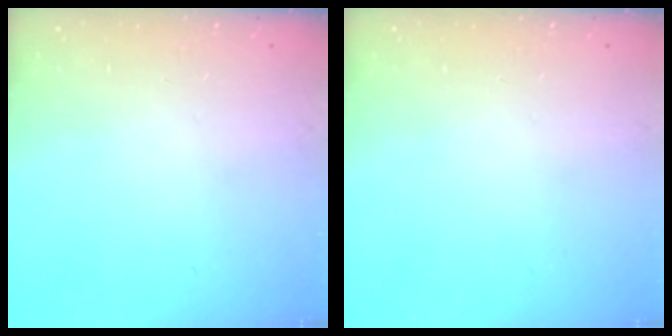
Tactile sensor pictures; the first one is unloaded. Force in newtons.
{"total": 0.0}